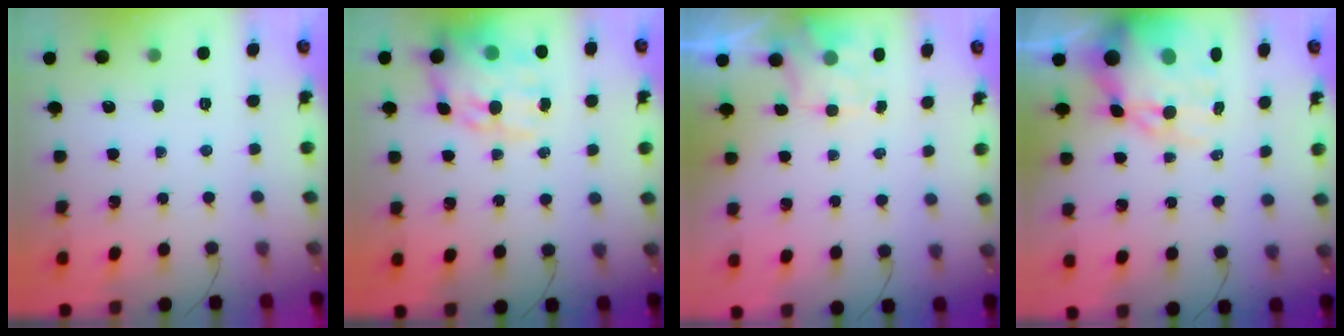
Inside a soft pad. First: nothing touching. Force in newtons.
{"total": 16.3, "press": 15.7, "slide": 4.5}
{"total": 1.5, "press": 1.3, "slide": 0.8}
{"total": 15.0, "press": 14.6, "slide": 3.6}